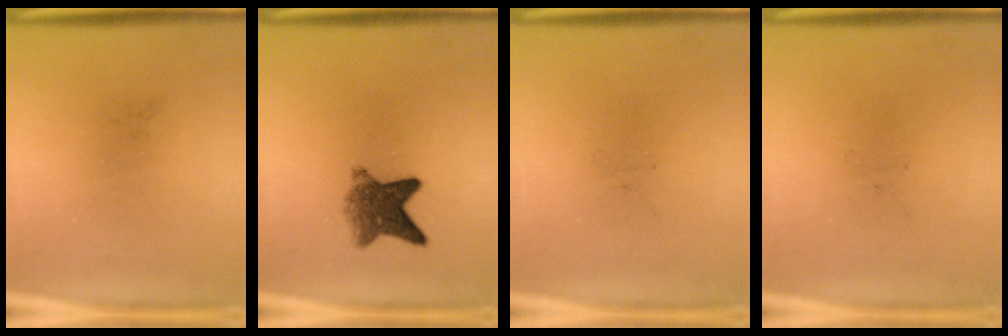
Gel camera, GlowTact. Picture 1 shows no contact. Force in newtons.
{"total": 6.1}
{"total": 0.0}
{"total": 0.0}